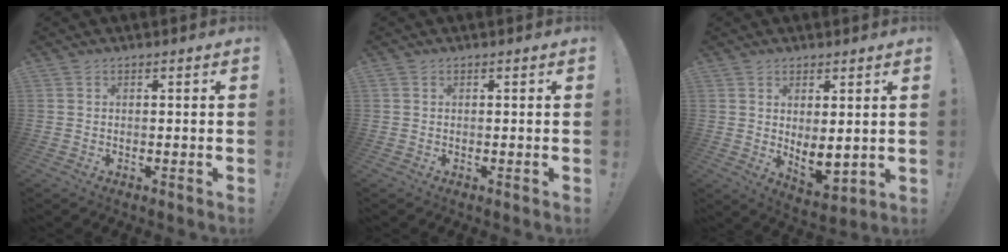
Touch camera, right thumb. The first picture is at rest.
{"total": 0.0}
{"total": 5.9, "force": [1.6, 2.6, 5.1], "torque": [-0.052, -0.034, 0.036]}